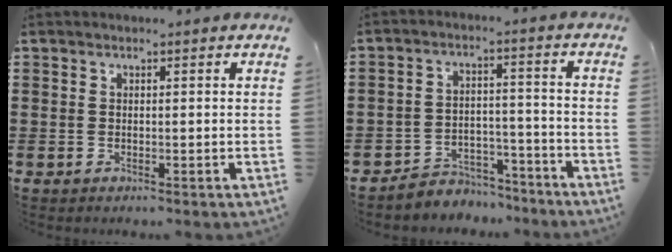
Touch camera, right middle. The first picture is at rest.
{"total": 4.7, "force": [-4.5, 1.1, -0.1], "torque": [-0.001, 0.013, -0.094]}